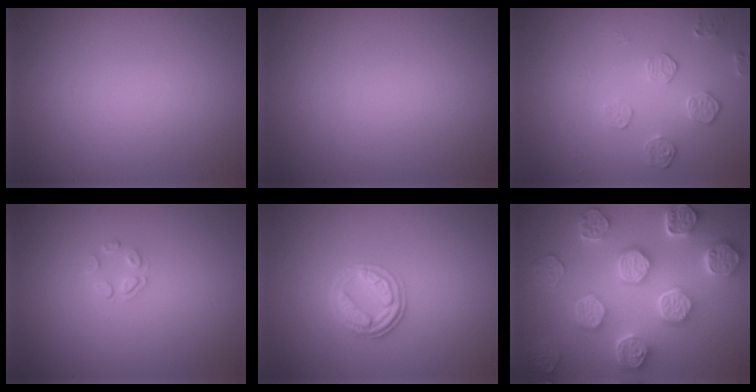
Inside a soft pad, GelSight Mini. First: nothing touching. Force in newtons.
{"total": 0.0}
{"total": 1.8, "press": 1.2, "slide": 1.3}
{"total": 1.1, "press": 0.5, "slide": 1.0}
{"total": 2.6, "press": 2.4, "slide": 1.0}
{"total": 8.3, "press": 6.5, "slide": 5.2}